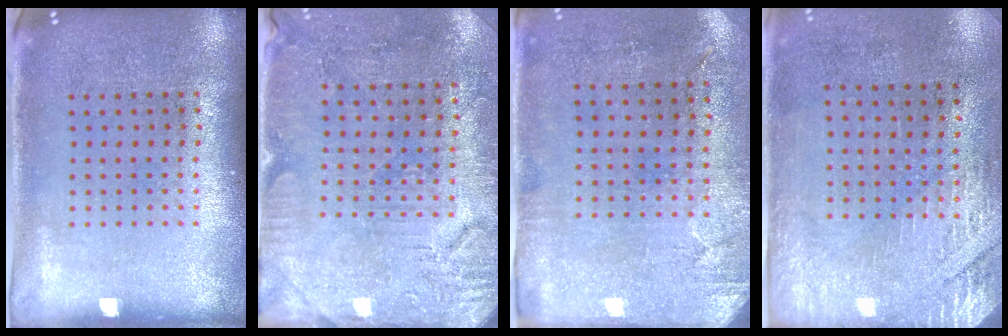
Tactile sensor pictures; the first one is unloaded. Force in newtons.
{"total": 2.9, "press": 2.7, "slide": 1.1}
{"total": 2.8, "press": 2.3, "slide": 1.7}
{"total": 2.9, "press": 2.5, "slide": 1.5}